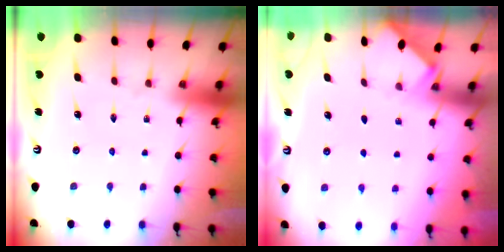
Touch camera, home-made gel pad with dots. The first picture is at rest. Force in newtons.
{"total": 1.7, "press": 1.6, "slide": 0.2}